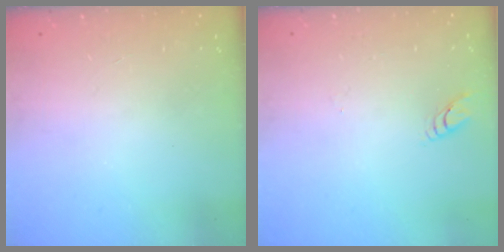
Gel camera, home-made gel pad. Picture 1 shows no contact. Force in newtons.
{"total": 2.8, "press": 2.8, "slide": 0.2}